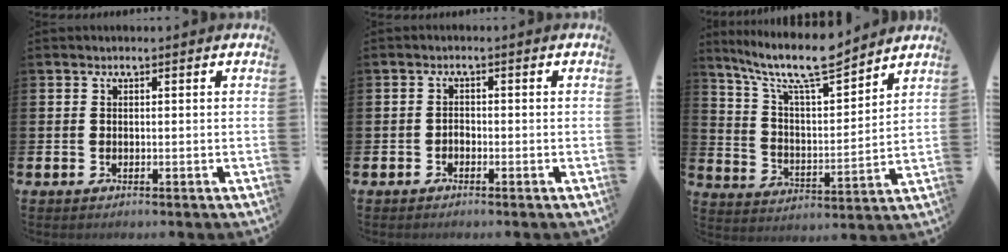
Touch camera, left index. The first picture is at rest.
{"total": 1.1, "force": [-0.9, 0.6, 0.4], "torque": [-0.007, 0.001, -0.019]}
{"total": 11.0, "force": [9.7, 1.7, 5.0], "torque": [-0.119, -0.059, 0.167]}